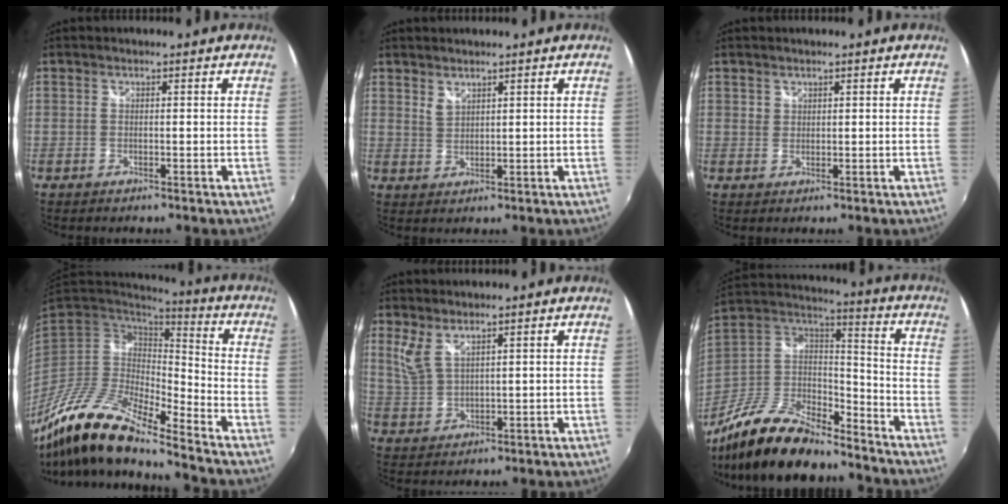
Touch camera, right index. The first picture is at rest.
{"total": 2.2, "force": [2.0, 0.7, 0.7], "torque": [-0.010, 0.002, 0.037]}
{"total": 1.3, "force": [0.9, 1.0, 0.1], "torque": [0.004, 0.004, 0.014]}
{"total": 17.6, "force": [-12.9, 3.0, 11.5], "torque": [-0.212, -0.032, -0.257]}
{"total": 4.2, "force": [2.9, 1.4, 2.8], "torque": [-0.062, -0.002, 0.064]}
{"total": 22.3, "force": [-17.0, 7.8, 12.2], "torque": [-0.254, -0.006, -0.296]}